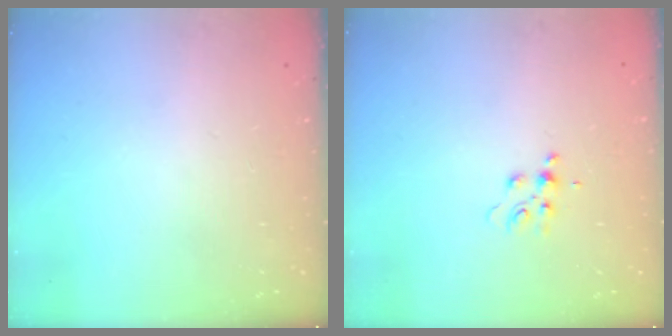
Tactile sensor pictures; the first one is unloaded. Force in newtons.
{"total": 5.6, "press": 5.6, "slide": 0.6}